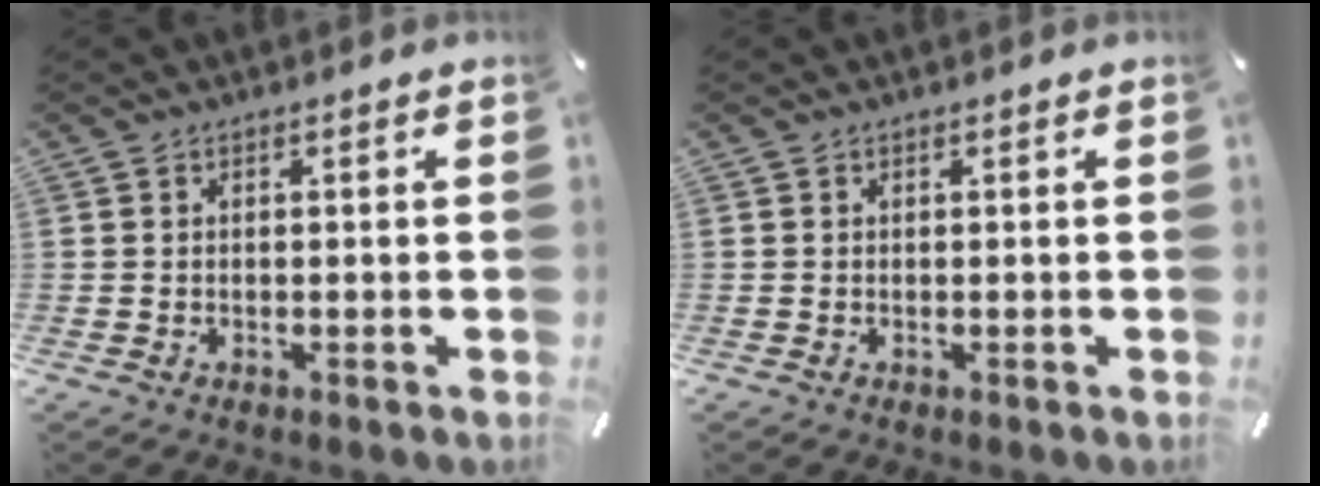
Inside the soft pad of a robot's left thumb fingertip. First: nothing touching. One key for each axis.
{"total": 0.0}